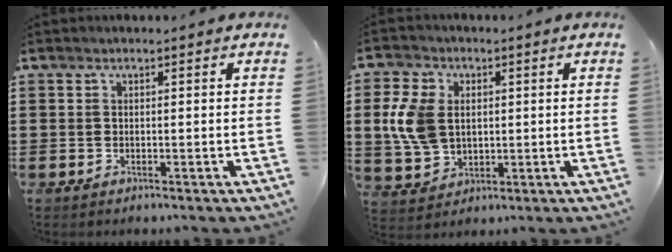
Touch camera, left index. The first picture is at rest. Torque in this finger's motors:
{"motor_torque": [0.02, 0.04, 0.05, -0.06]}